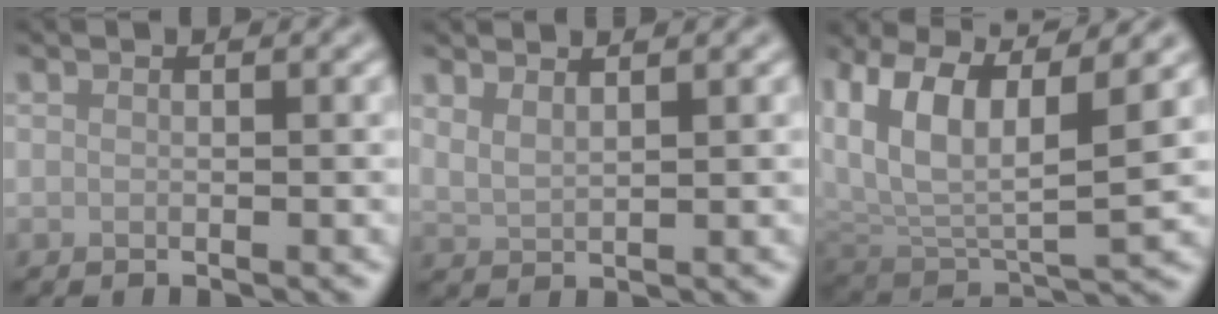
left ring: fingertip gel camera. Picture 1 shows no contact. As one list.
[{"total": 1.8, "force": [1.5, 0.5, 0.9], "torque": [-0.018, -0.001, 0.032]}, {"total": 10.0, "force": [4.3, 4.3, 7.9], "torque": [-0.150, 0.012, 0.078]}]